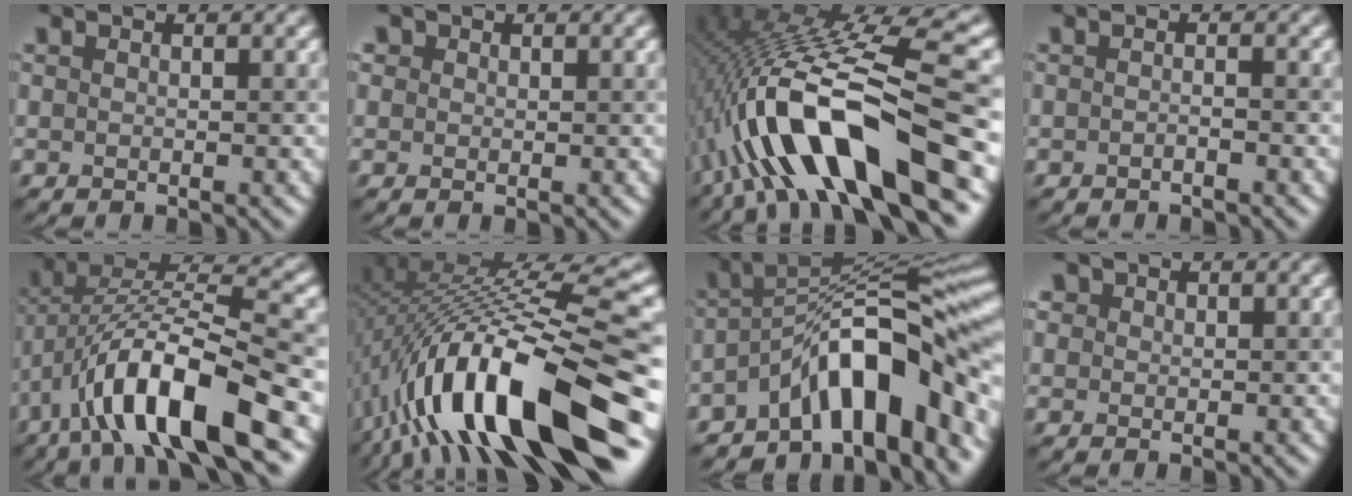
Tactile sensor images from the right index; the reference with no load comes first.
{"total": 1.1, "force": [0.6, 0.9, 0.2], "torque": [0.000, 0.000, 0.000]}
{"total": 13.9, "force": [-4.1, 3.2, 12.9], "torque": [-0.228, 0.022, -0.063]}
{"total": 0.7, "force": [-0.5, 0.1, 0.4], "torque": [-0.009, 0.001, -0.009]}
{"total": 11.5, "force": [-5.5, 3.2, 9.5], "torque": [-0.171, 0.016, -0.102]}
{"total": 17.0, "force": [-5.2, 4.5, 15.6], "torque": [-0.250, 0.025, -0.096]}
{"total": 11.8, "force": [-5.3, 4.8, 9.4], "torque": [-0.122, 0.021, -0.104]}
{"total": 1.8, "force": [1.0, 1.4, 0.4], "torque": [-0.007, 0.009, -0.001]}